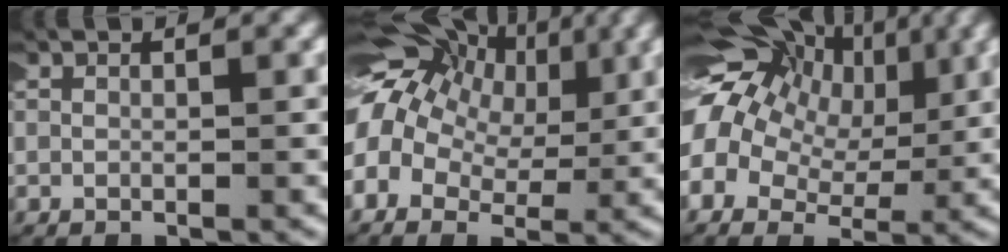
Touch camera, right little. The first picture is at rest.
{"total": 12.9, "force": [4.1, 9.4, 7.8], "torque": [-0.149, 0.017, 0.048]}
{"total": 14.3, "force": [4.4, 10.7, 8.4], "torque": [-0.169, 0.012, 0.058]}